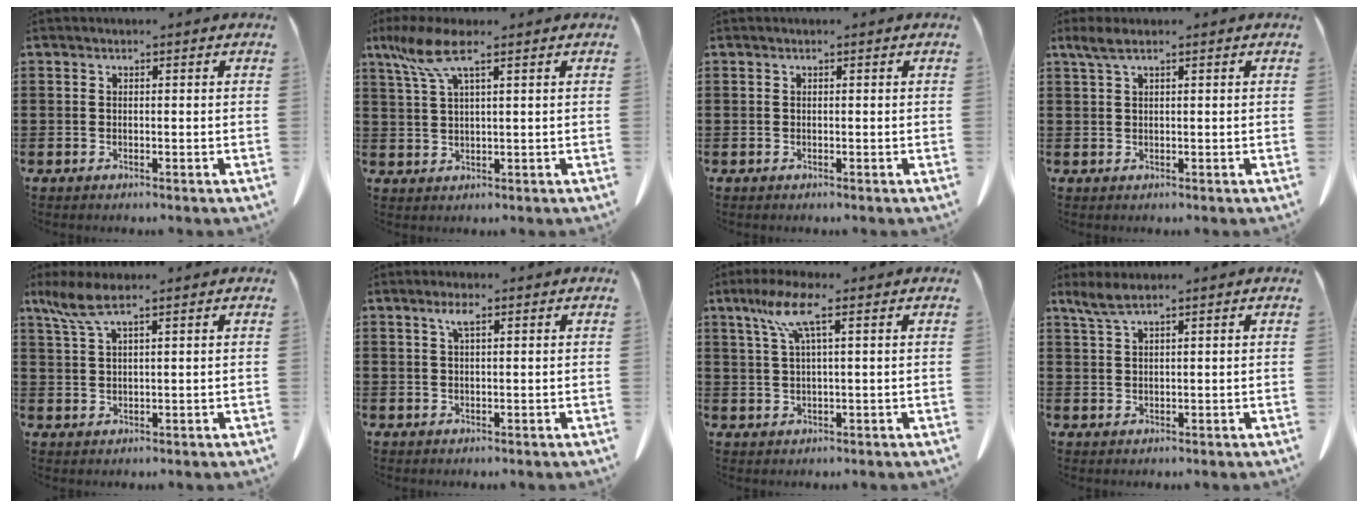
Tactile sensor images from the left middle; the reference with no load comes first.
{"total": 6.6, "force": [3.6, 1.4, 5.3], "torque": [-0.127, -0.001, 0.061]}
{"total": 0.0}
{"total": 2.2, "force": [1.3, 0.4, 1.7], "torque": [-0.036, 0.001, 0.024]}
{"total": 5.2, "force": [3.3, 1.0, 3.9], "torque": [-0.090, -0.004, 0.058]}
{"total": 2.9, "force": [1.3, 0.6, 2.5], "torque": [-0.054, 0.007, 0.021]}
{"total": 6.6, "force": [3.2, 0.7, 5.7], "torque": [-0.127, 0.004, 0.052]}
{"total": 3.0, "force": [2.1, 0.5, 2.0], "torque": [-0.044, 0.000, 0.040]}